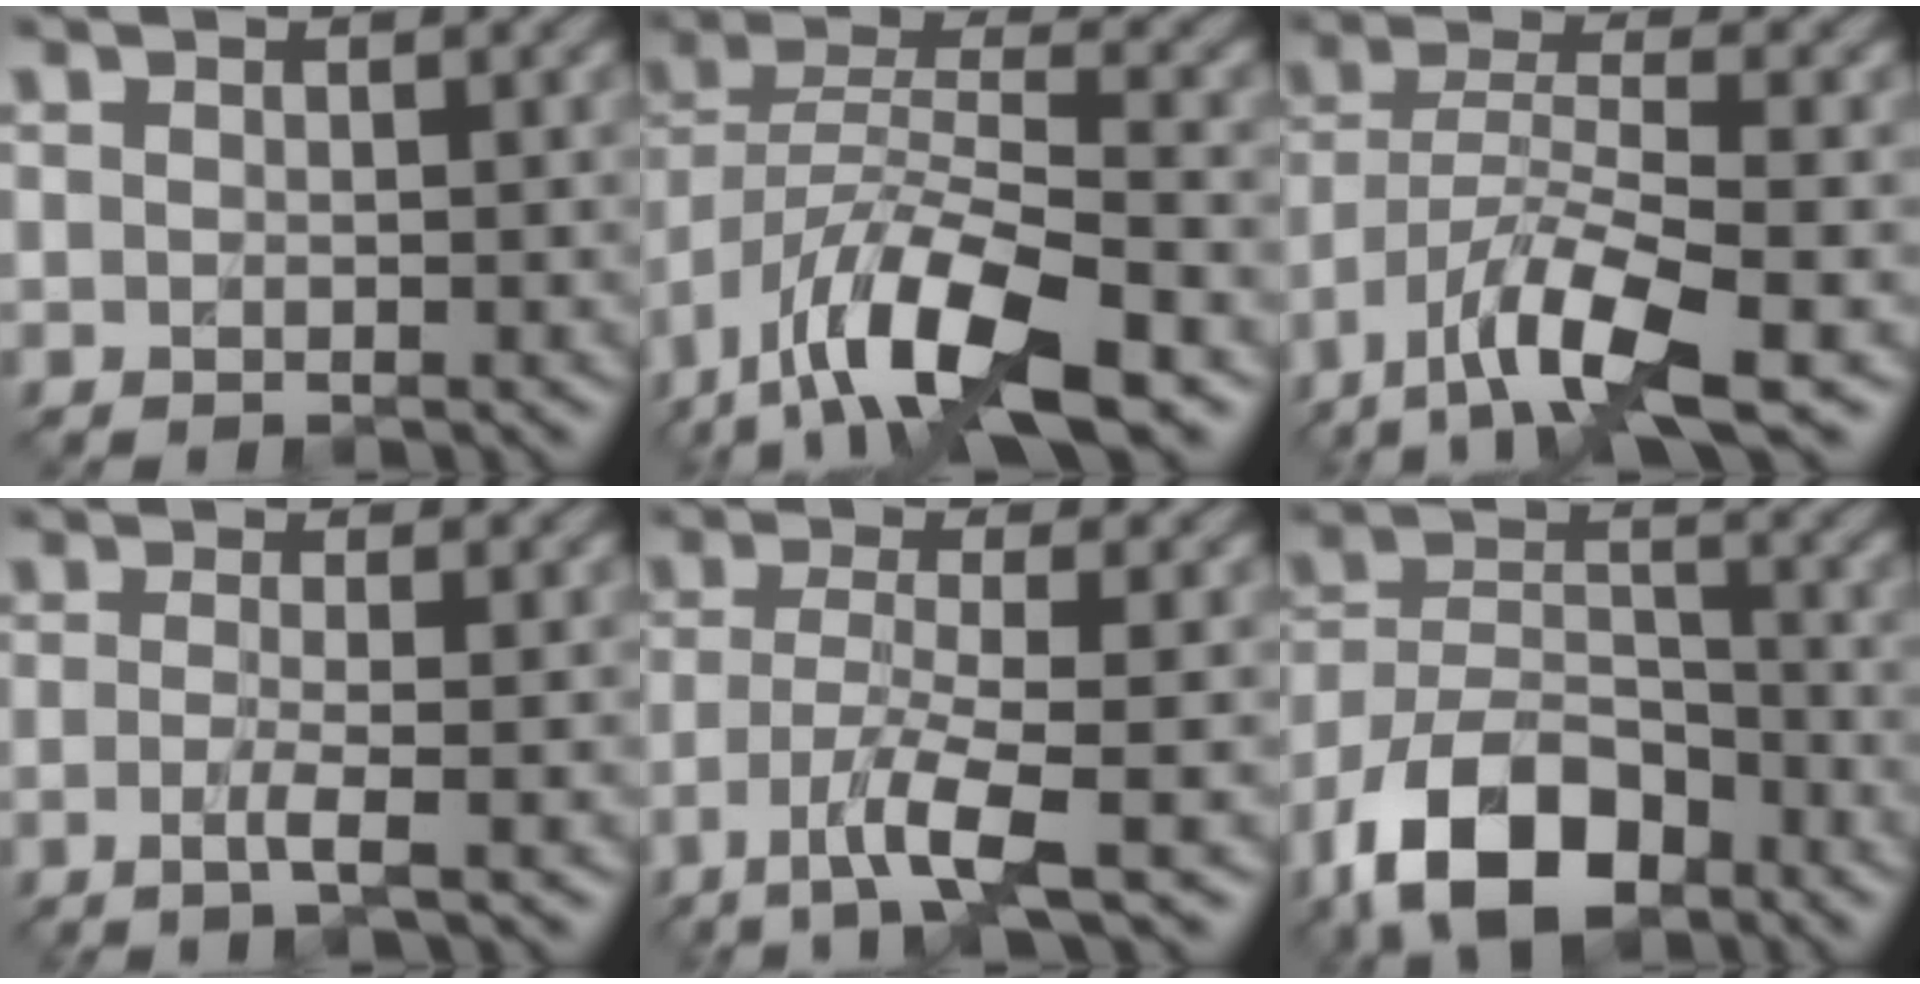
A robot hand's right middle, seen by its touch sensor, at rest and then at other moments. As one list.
[{"total": 11.7, "force": [-6.8, 4.5, 8.5], "torque": [-0.156, -0.004, -0.132]}, {"total": 8.4, "force": [-5.0, 2.4, 6.3], "torque": [-0.117, 0.000, -0.098]}, {"total": 2.8, "force": [-0.9, 0.7, 2.5], "torque": [-0.041, -0.005, -0.028]}, {"total": 5.6, "force": [-3.1, 0.9, 4.5], "torque": [-0.084, -0.004, -0.062]}, {"total": 10.5, "force": [-6.8, 5.4, 5.9], "torque": [-0.109, 0.004, -0.133]}]